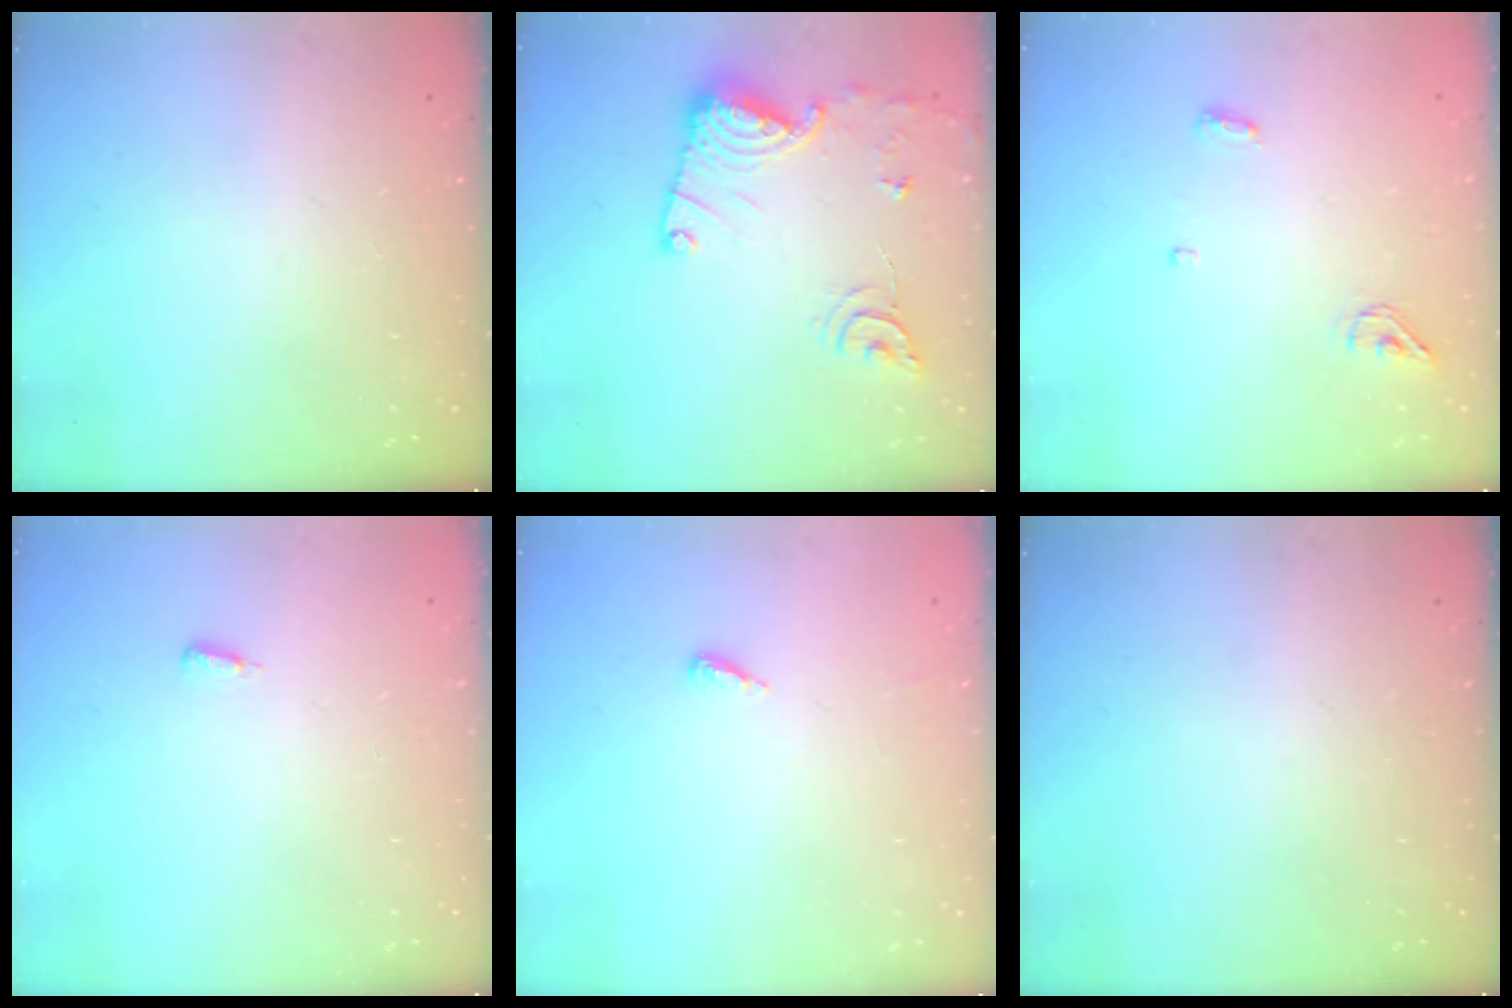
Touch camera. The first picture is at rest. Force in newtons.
{"total": 14.7, "press": 14.7, "slide": 0.7}
{"total": 6.3, "press": 5.0, "slide": 3.9}
{"total": 3.6, "press": 2.7, "slide": 2.4}
{"total": 2.8, "press": 2.8, "slide": 0.2}
{"total": 0.0}